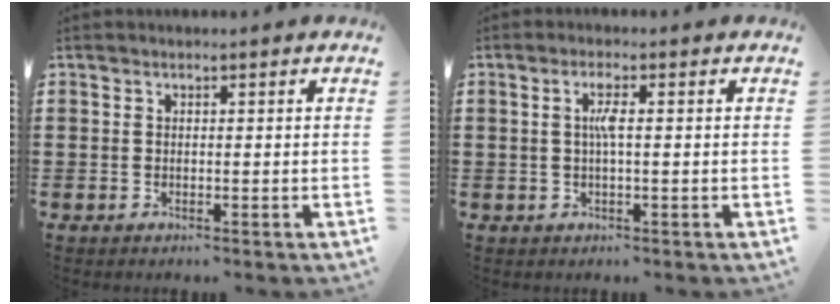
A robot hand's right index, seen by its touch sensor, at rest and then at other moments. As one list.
[{"total": 2.7, "force": [0.1, 0.3, 2.7], "torque": [-0.053, -0.001, -0.002]}]